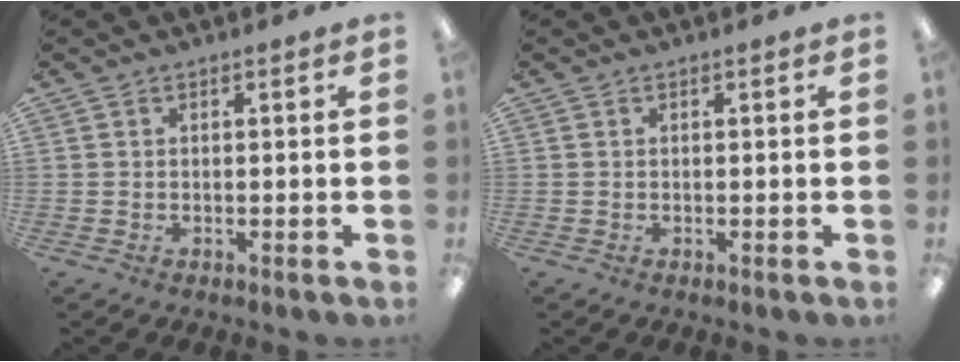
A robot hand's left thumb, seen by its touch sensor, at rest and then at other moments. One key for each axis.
{"total": 0.0}